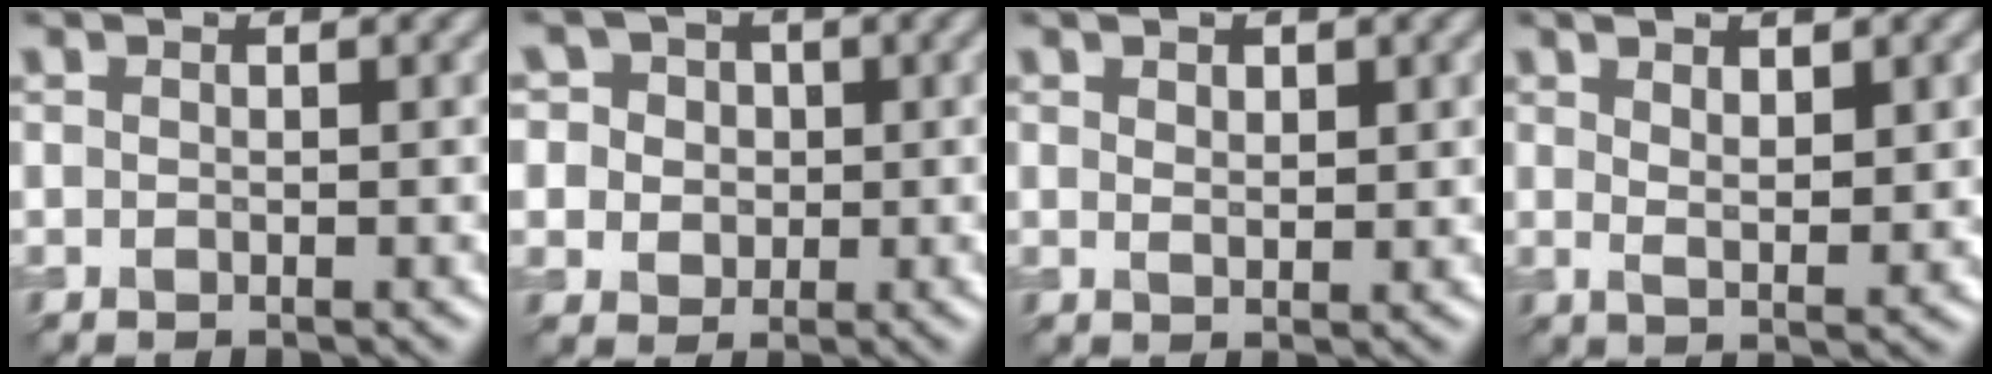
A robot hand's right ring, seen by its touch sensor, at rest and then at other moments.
{"total": 7.8, "force": [2.8, 6.8, 2.8], "torque": [-0.065, 0.031, 0.026]}
{"total": 1.4, "force": [0.8, 0.8, 0.9], "torque": [-0.013, -0.002, 0.016]}
{"total": 3.5, "force": [1.7, 0.9, 2.9], "torque": [-0.051, -0.006, 0.032]}